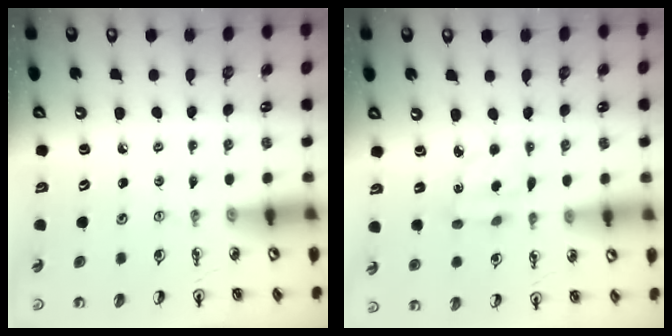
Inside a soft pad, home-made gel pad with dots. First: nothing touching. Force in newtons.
{"total": 2.9, "press": 2.8, "slide": 0.7}